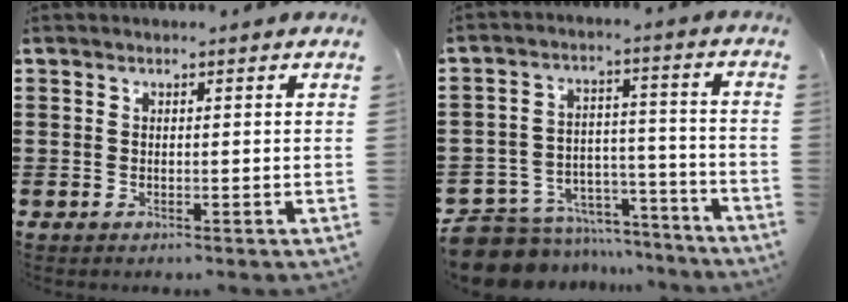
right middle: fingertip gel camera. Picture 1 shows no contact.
{"total": 8.5, "force": [-8.0, 2.7, 1.0], "torque": [-0.034, 0.022, -0.160]}